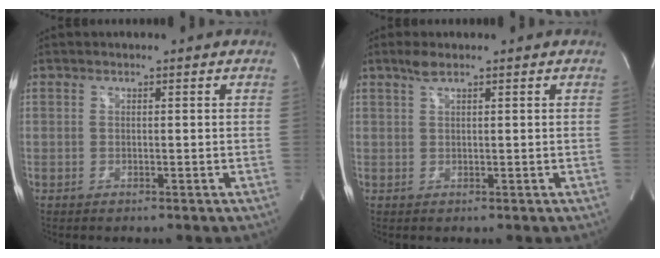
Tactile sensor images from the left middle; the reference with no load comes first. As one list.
[{"total": 1.7, "force": [1.3, 0.1, 1.2], "torque": [-0.031, 0.005, 0.027]}]